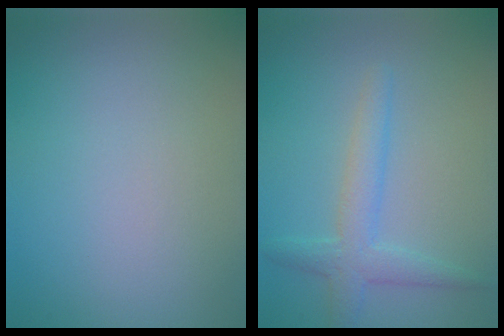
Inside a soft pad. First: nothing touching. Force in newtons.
{"total": 3.0, "press": 3.0, "slide": 0.0}